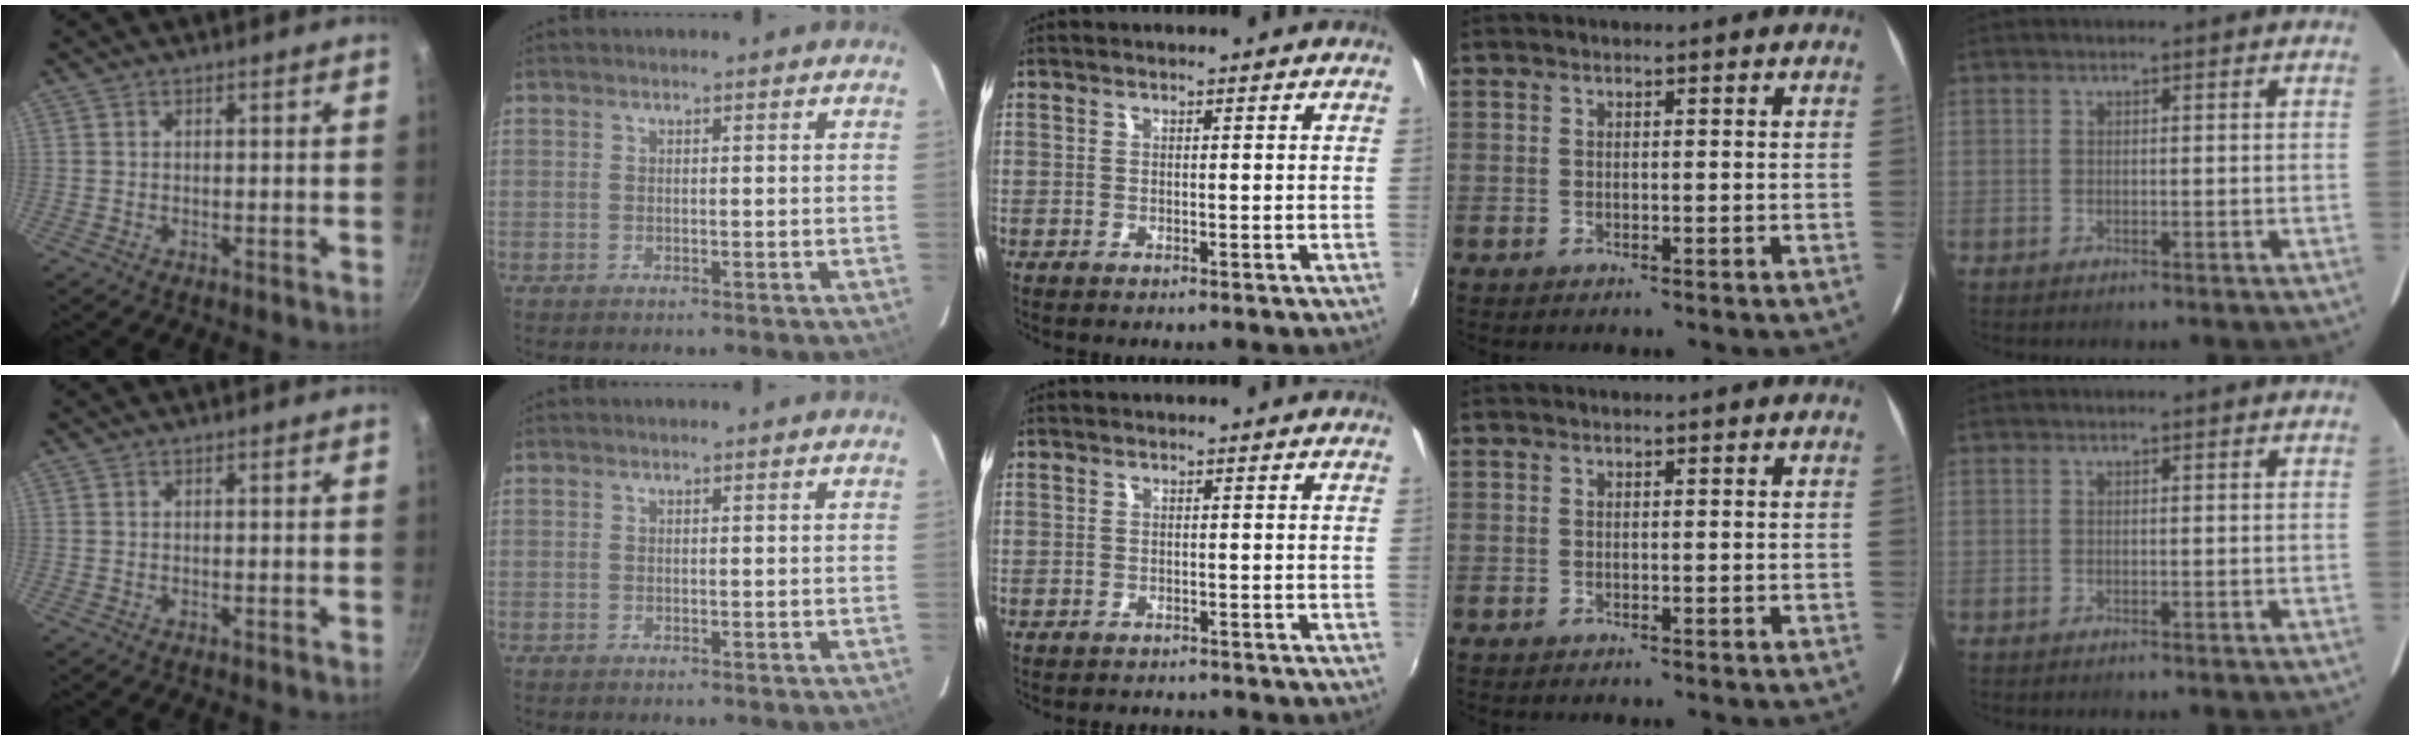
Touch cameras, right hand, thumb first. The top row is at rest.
{"middle": {"total": 1.4, "force": [-1.3, 0.5, 0.0], "torque": [-0.004, 0.000, -0.019]}}